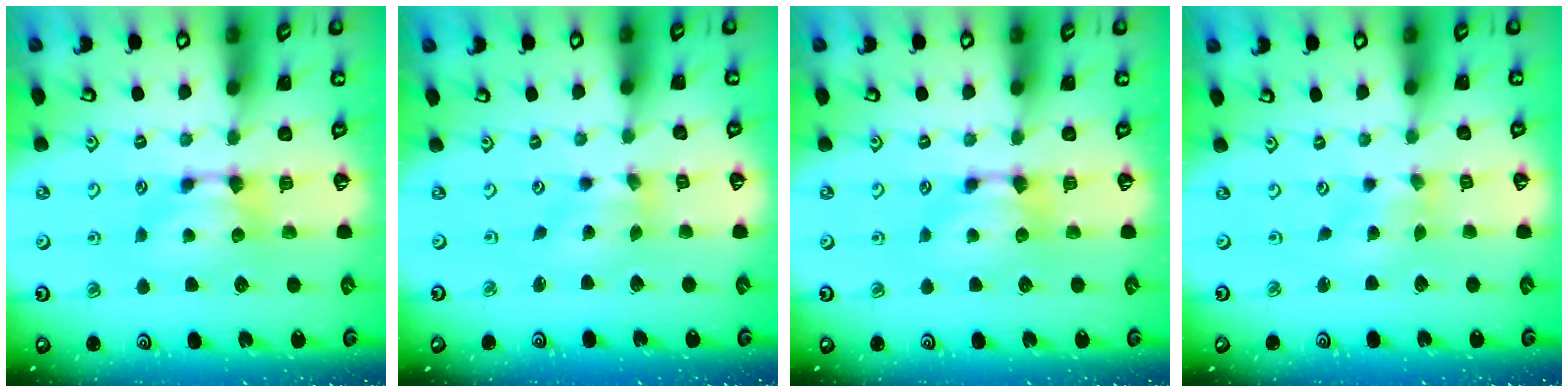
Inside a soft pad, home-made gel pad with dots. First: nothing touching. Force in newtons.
{"total": 2.4, "press": 1.9, "slide": 1.4}
{"total": 0.0}
{"total": 2.9, "press": 2.7, "slide": 0.9}